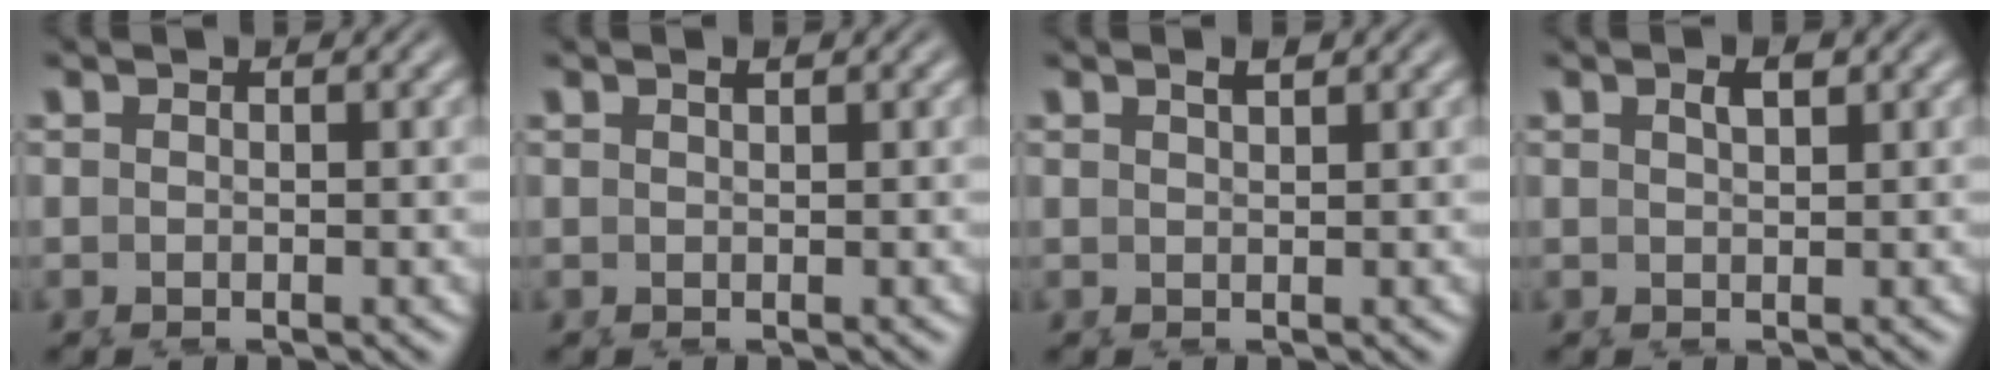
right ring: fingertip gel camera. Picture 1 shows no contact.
{"total": 0.7, "force": [0.2, -0.6, 0.1], "torque": [-0.002, -0.003, 0.009]}
{"total": 1.0, "force": [0.4, -0.8, 0.4], "torque": [-0.003, -0.003, 0.016]}
{"total": 1.0, "force": [0.3, -0.5, 0.8], "torque": [-0.005, -0.002, 0.012]}